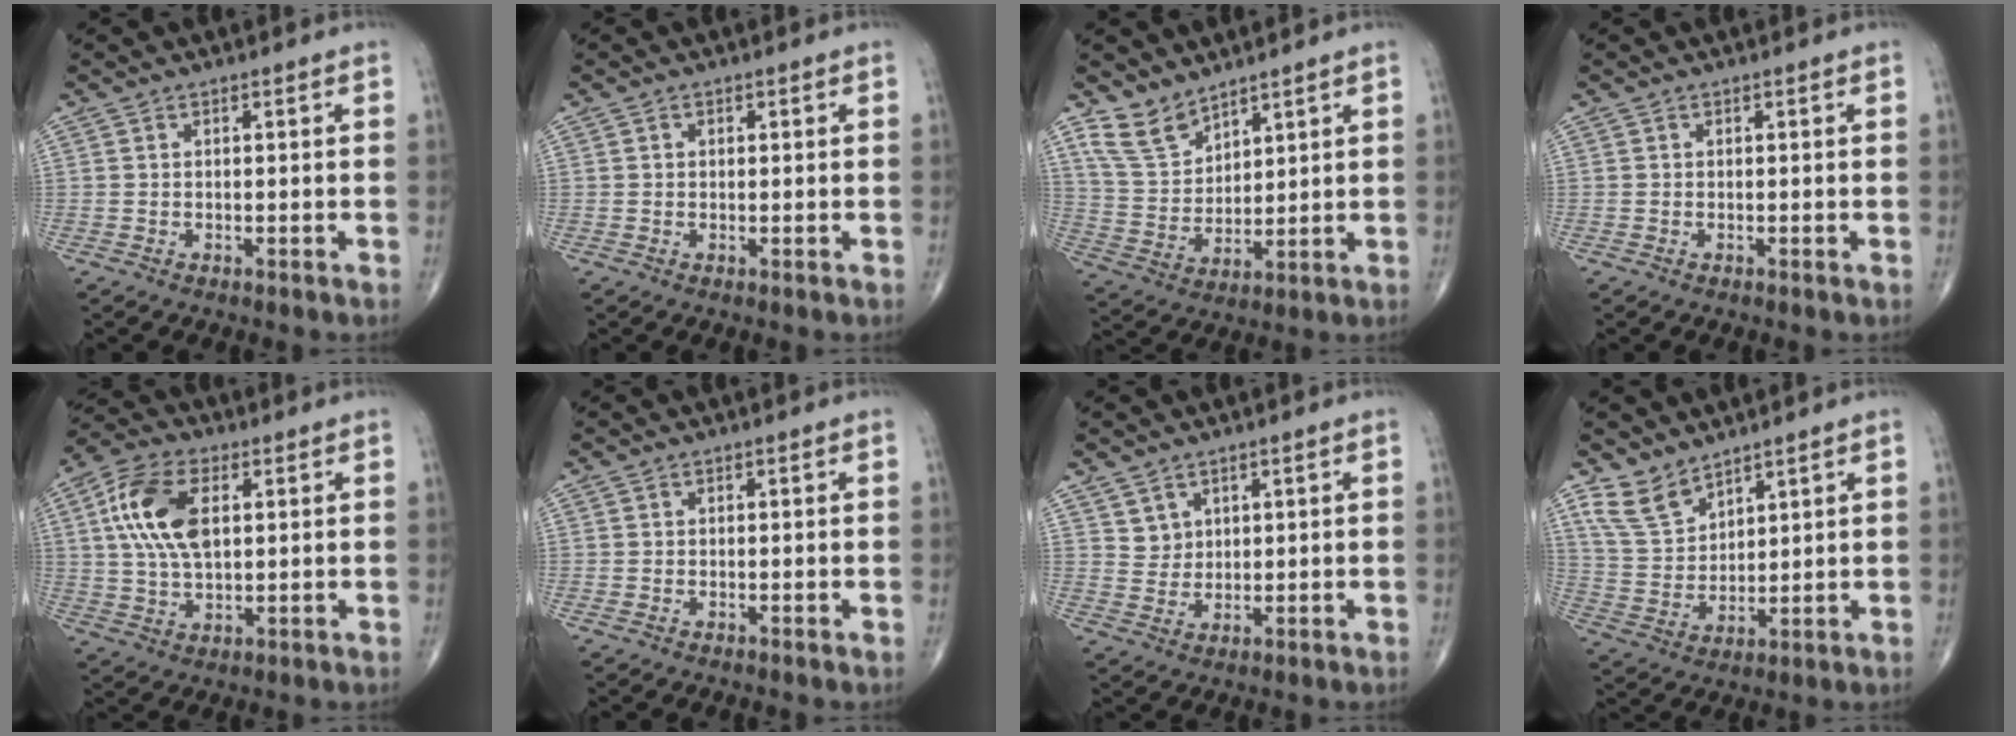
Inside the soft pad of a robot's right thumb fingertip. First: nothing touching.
{"total": 0.6, "force": [0.2, 0.6, 0.3], "torque": [0.001, 0.000, 0.002]}
{"total": 7.8, "force": [6.3, 3.9, 2.6], "torque": [-0.039, -0.040, 0.141]}
{"total": 0.0}
{"total": 13.0, "force": [3.0, 7.0, 10.5], "torque": [-0.207, 0.006, 0.054]}
{"total": 0.7, "force": [-0.2, 0.4, 0.4], "torque": [-0.008, -0.002, -0.006]}
{"total": 3.3, "force": [2.1, 2.5, 0.3], "torque": [0.017, -0.017, 0.040]}
{"total": 7.7, "force": [6.0, 3.9, 2.8], "torque": [-0.045, -0.034, 0.132]}